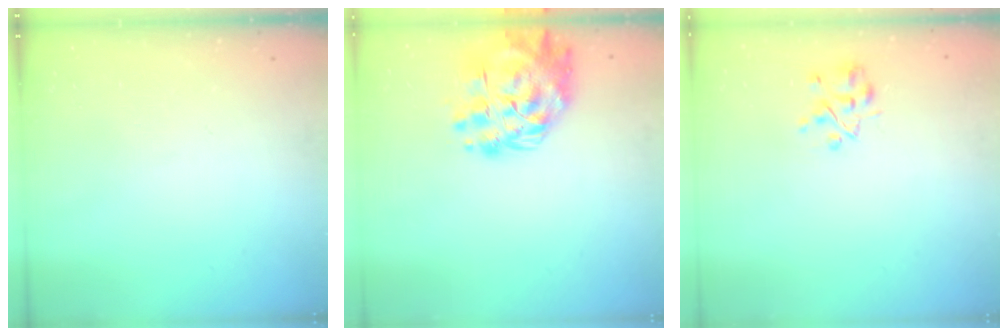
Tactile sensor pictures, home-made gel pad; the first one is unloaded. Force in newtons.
{"total": 16.8, "press": 16.0, "slide": 5.2}
{"total": 3.8, "press": 3.7, "slide": 0.9}